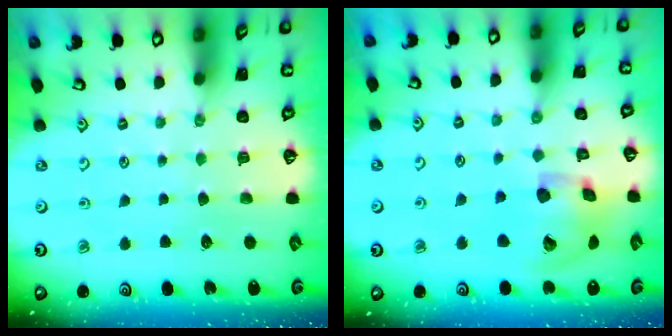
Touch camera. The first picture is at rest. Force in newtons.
{"total": 16.0, "press": 15.9, "slide": 2.5}